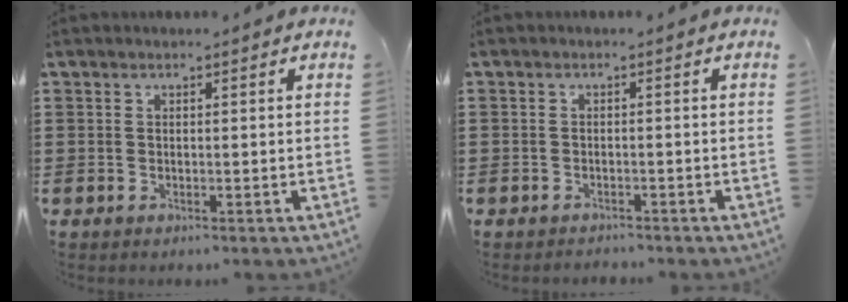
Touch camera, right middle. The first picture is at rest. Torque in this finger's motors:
{"motor_torque": [2.14, 0.00, -0.10, -0.04]}